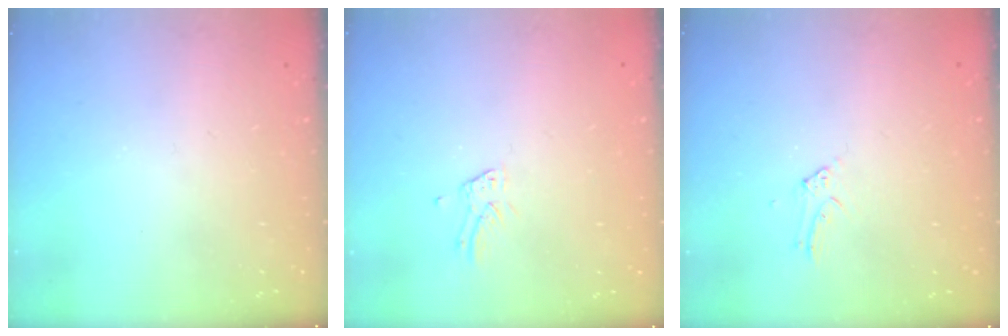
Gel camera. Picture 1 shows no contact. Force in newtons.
{"total": 1.2, "press": 1.2, "slide": 0.1}
{"total": 3.3, "press": 3.3, "slide": 0.3}